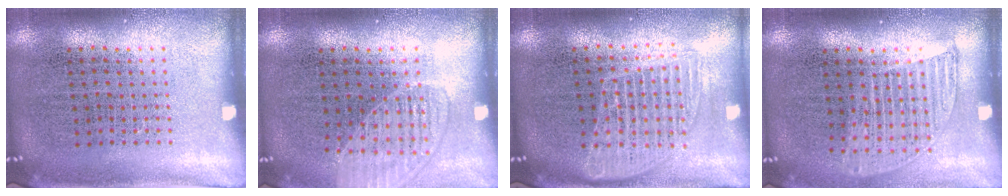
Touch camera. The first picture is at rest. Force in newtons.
{"total": 1.4, "press": 1.4, "slide": 0.2}
{"total": 1.6, "press": 1.4, "slide": 0.7}
{"total": 1.3, "press": 1.1, "slide": 0.6}